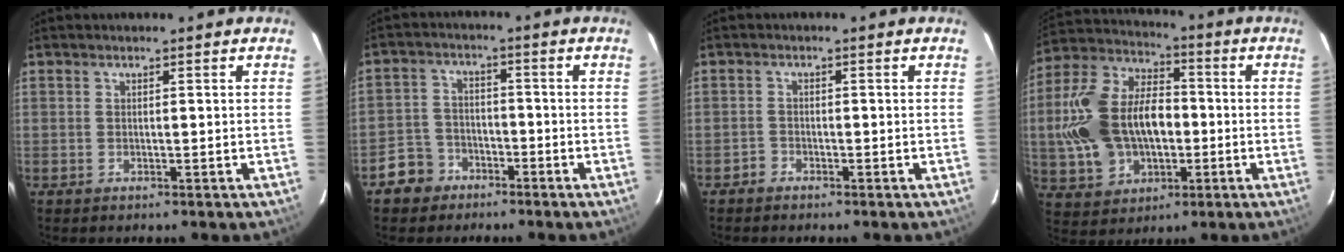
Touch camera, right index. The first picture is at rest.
{"total": 6.1, "force": [-3.9, 4.6, 0.7], "torque": [-0.029, 0.023, -0.069]}
{"total": 1.3, "force": [-1.1, 0.5, -0.1], "torque": [0.001, 0.004, -0.023]}
{"total": 18.0, "force": [-1.8, 12.1, 13.2], "torque": [-0.299, 0.020, -0.019]}